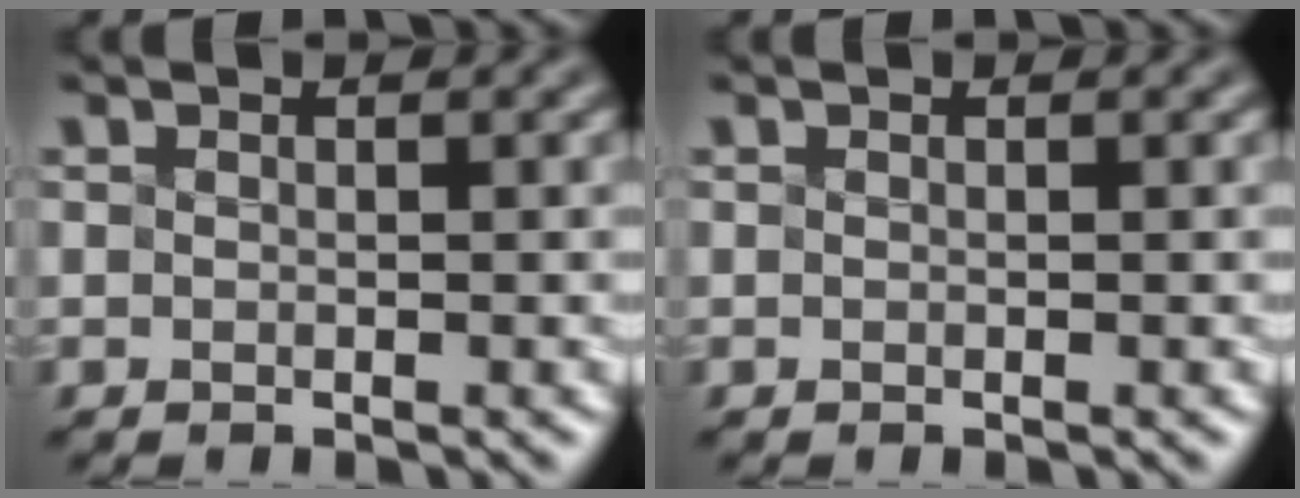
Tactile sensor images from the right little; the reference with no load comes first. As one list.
[{"total": 0.0}]